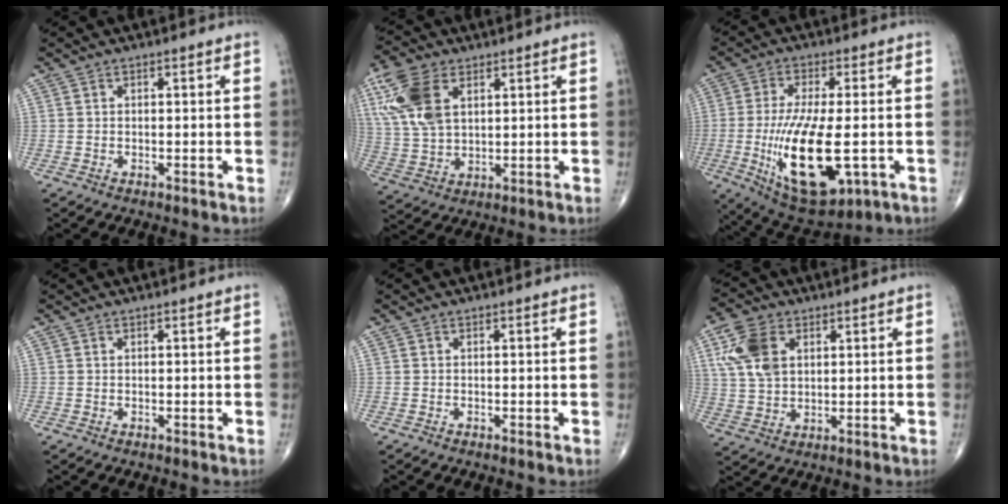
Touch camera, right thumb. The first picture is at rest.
{"total": 13.0, "force": [5.1, 7.6, 9.2], "torque": [-0.201, -0.005, 0.107]}
{"total": 18.3, "force": [-3.6, 7.0, 16.6], "torque": [-0.310, -0.017, -0.040]}
{"total": 0.0}
{"total": 0.0}
{"total": 9.9, "force": [3.4, 6.4, 6.7], "torque": [-0.131, -0.002, 0.067]}